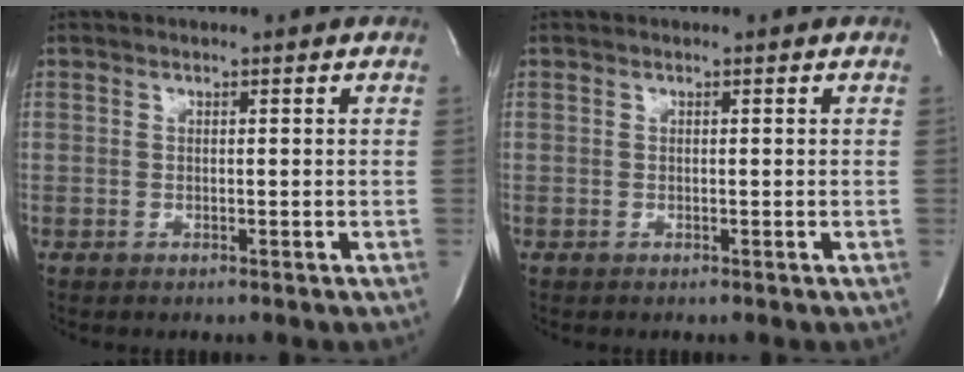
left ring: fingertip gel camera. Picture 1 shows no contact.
{"total": 0.0}